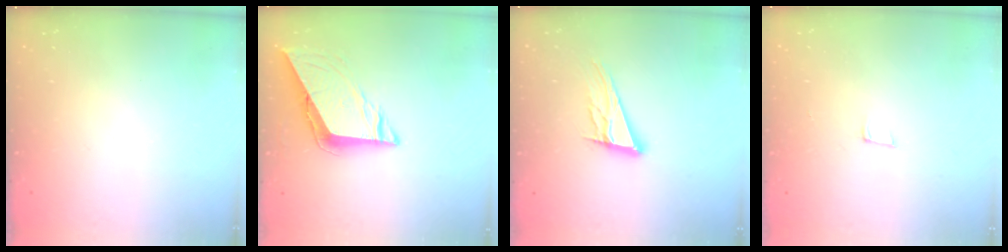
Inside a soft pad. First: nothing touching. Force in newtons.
{"total": 7.8, "press": 7.8, "slide": 0.4}
{"total": 13.0, "press": 12.7, "slide": 2.8}
{"total": 5.6, "press": 4.5, "slide": 3.3}